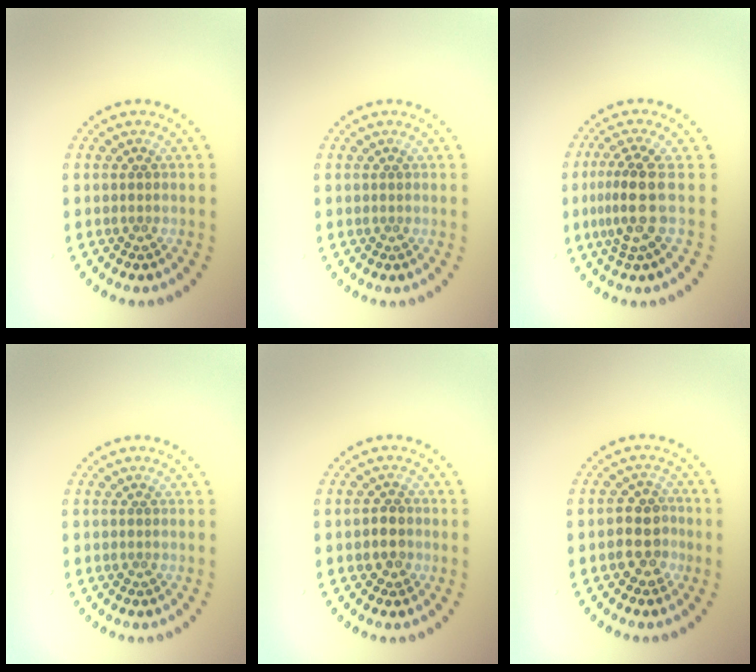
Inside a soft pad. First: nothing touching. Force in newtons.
{"total": 0.0}
{"total": 3.5, "press": 2.6, "slide": 2.4}
{"total": 0.0}
{"total": 1.4, "press": 1.3, "slide": 0.5}
{"total": 2.9, "press": 2.6, "slide": 1.3}